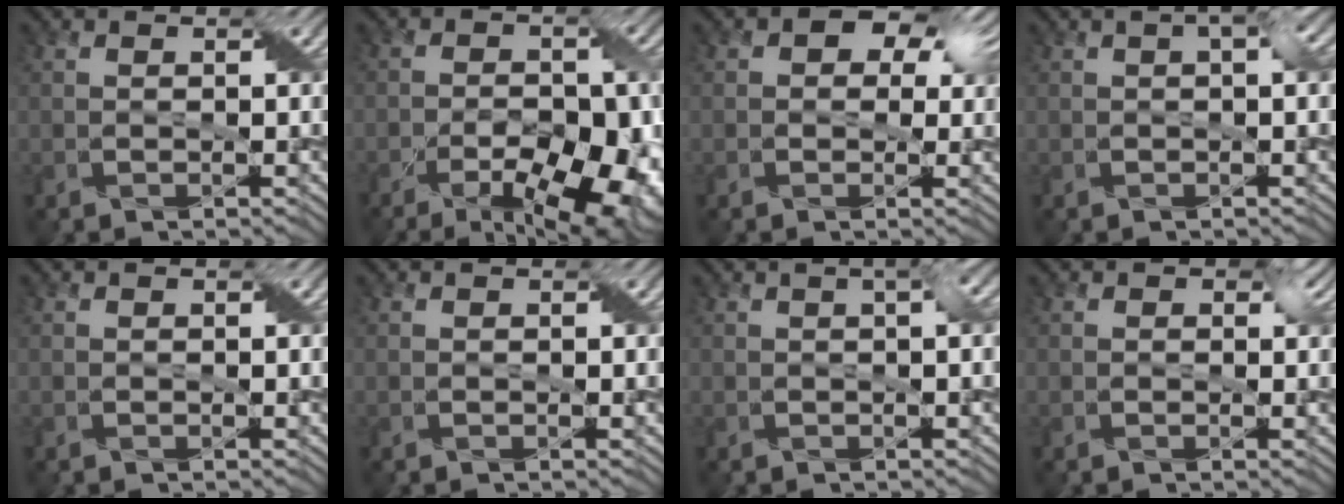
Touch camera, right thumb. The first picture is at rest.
{"total": 12.8, "force": [-7.1, 5.7, 8.9], "torque": [-0.097, -0.003, -0.085]}
{"total": 6.5, "force": [2.4, 4.6, 4.0], "torque": [-0.050, 0.019, 0.022]}
{"total": 2.5, "force": [0.6, 0.4, 2.4], "torque": [-0.043, 0.009, 0.007]}
{"total": 0.0}
{"total": 0.0}
{"total": 2.1, "force": [0.4, 0.1, 2.1], "torque": [-0.039, 0.010, 0.005]}
{"total": 1.5, "force": [0.3, 1.2, 0.8], "torque": [-0.013, -0.003, 0.002]}